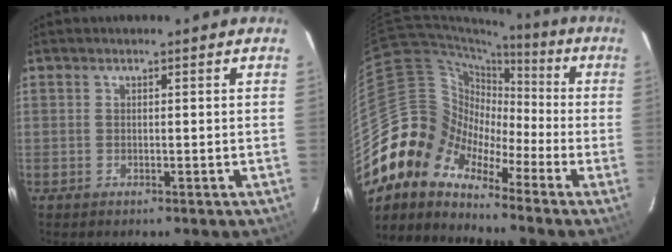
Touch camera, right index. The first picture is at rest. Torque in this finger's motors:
{"motor_torque": [0.99, -1.15, 0.17, -0.18]}